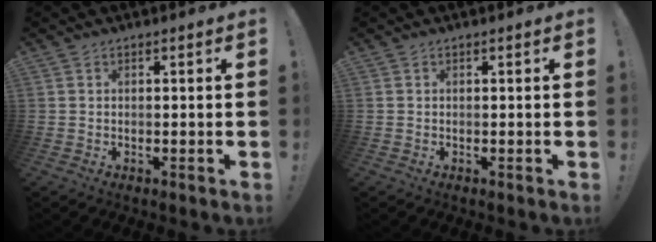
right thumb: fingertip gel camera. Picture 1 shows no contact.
{"total": 0.0}